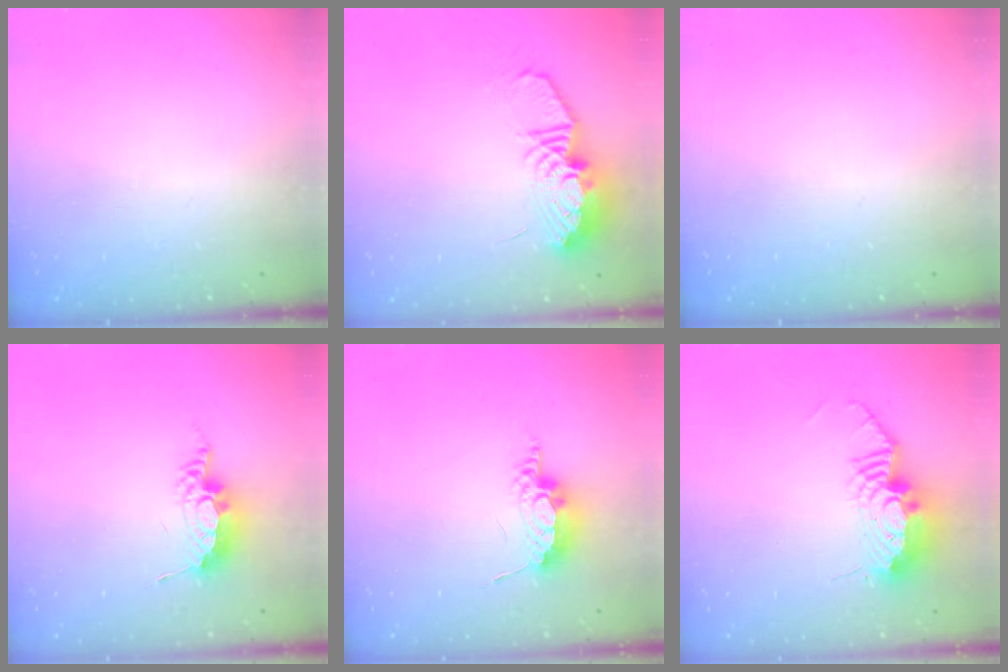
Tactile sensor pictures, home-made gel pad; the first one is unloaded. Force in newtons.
{"total": 13.0, "press": 12.9, "slide": 1.3}
{"total": 0.0}
{"total": 8.7, "press": 8.6, "slide": 0.9}
{"total": 7.8, "press": 7.6, "slide": 1.6}
{"total": 13.1, "press": 13.1, "slide": 1.0}